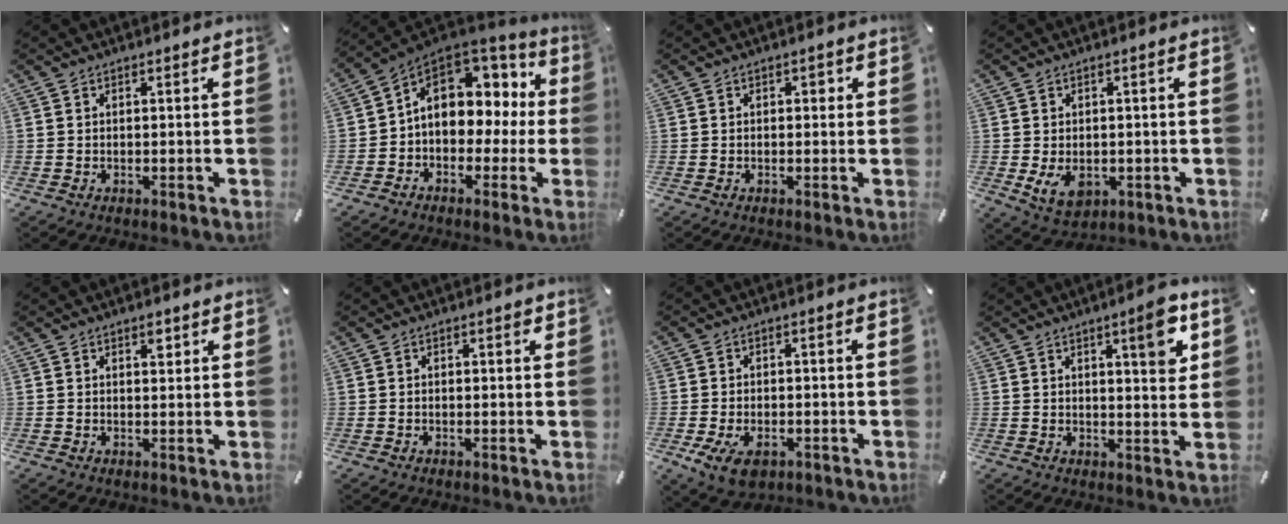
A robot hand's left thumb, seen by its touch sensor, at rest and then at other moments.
{"total": 11.7, "force": [3.0, 9.2, 6.5], "torque": [-0.106, -0.012, 0.060]}
{"total": 2.0, "force": [-0.3, 1.2, 1.6], "torque": [-0.024, 0.008, -0.012]}
{"total": 5.9, "force": [-1.1, 4.3, 4.0], "torque": [-0.075, -0.005, -0.022]}
{"total": 2.1, "force": [1.2, 1.2, 1.3], "torque": [-0.012, -0.004, 0.017]}
{"total": 1.0, "force": [0.1, 0.4, 0.9], "torque": [-0.017, 0.003, 0.000]}
{"total": 6.1, "force": [-2.7, 3.9, 3.8], "torque": [-0.093, 0.003, -0.052]}
{"total": 8.4, "force": [4.0, 2.4, 7.1], "torque": [-0.085, -0.020, 0.056]}